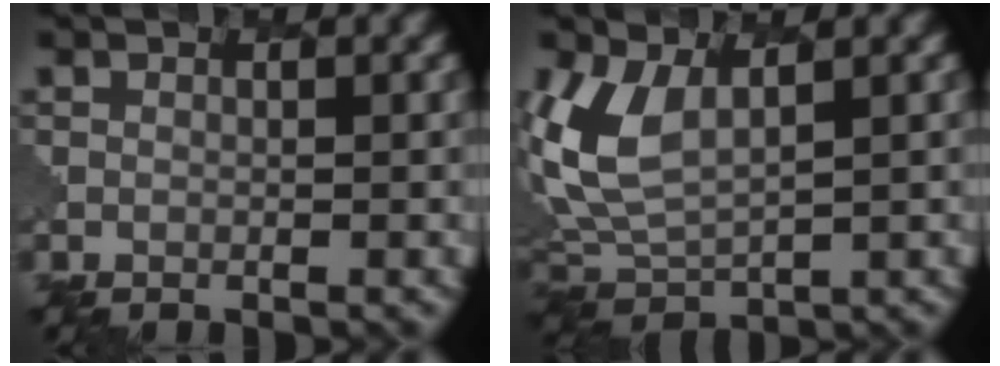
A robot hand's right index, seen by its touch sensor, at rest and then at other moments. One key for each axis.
{"total": 5.6, "fx": 2.0, "fy": 3.0, "fz": 4.3, "tx": -0.114, "ty": -0.002, "tz": 0.041}